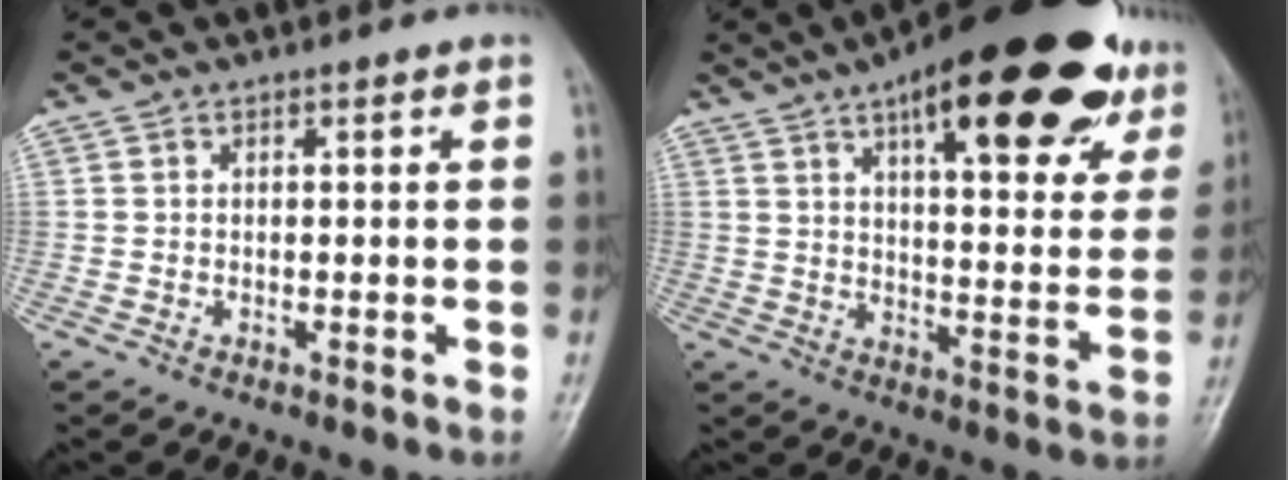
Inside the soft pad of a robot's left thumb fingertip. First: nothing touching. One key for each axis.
{"total": 26.8, "fx": 15.8, "fy": 9.2, "fz": 19.6, "tx": -0.247, "ty": -0.028, "tz": 0.218}